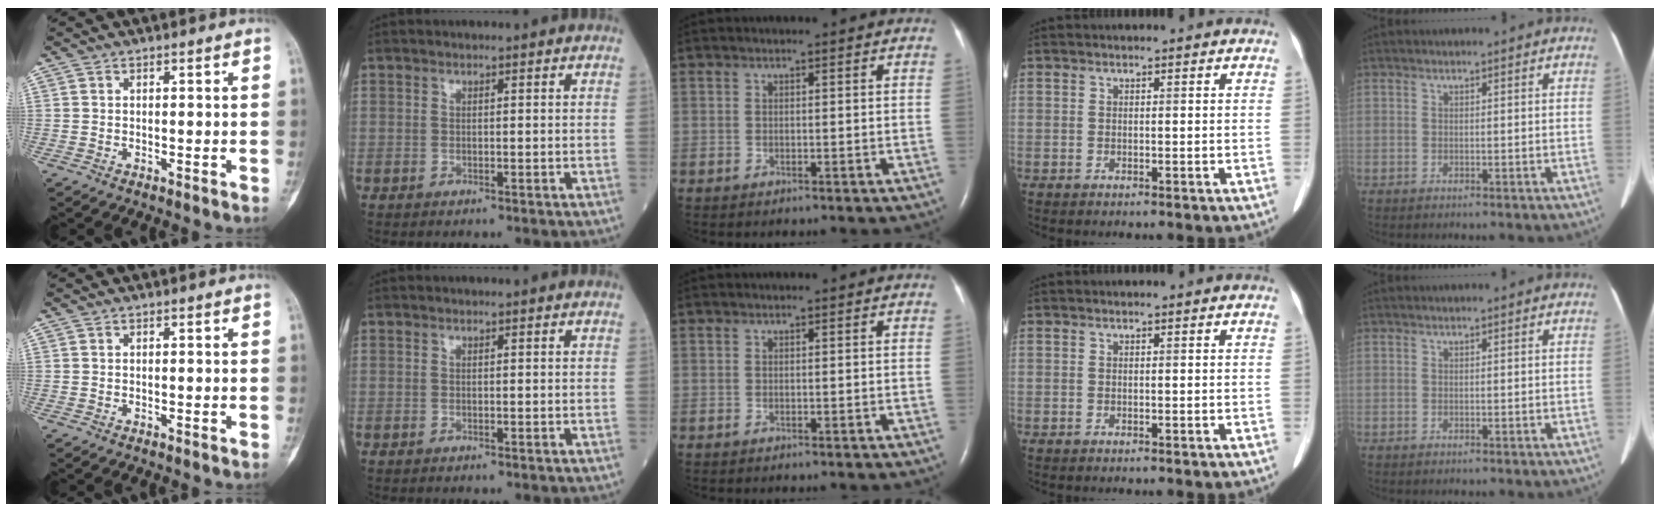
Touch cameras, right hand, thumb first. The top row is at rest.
{}